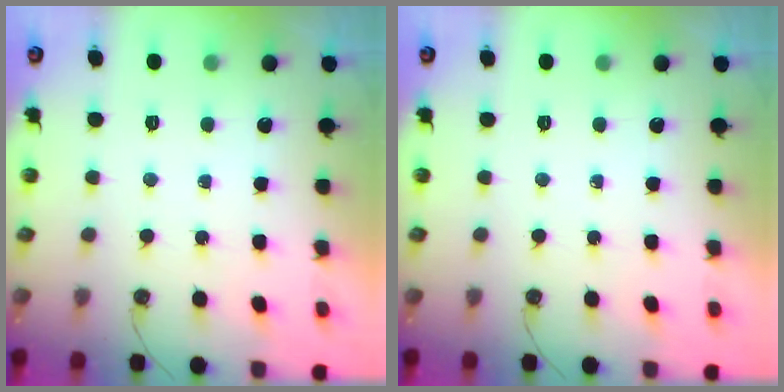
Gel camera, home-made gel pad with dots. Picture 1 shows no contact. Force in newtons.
{"total": 0.0}